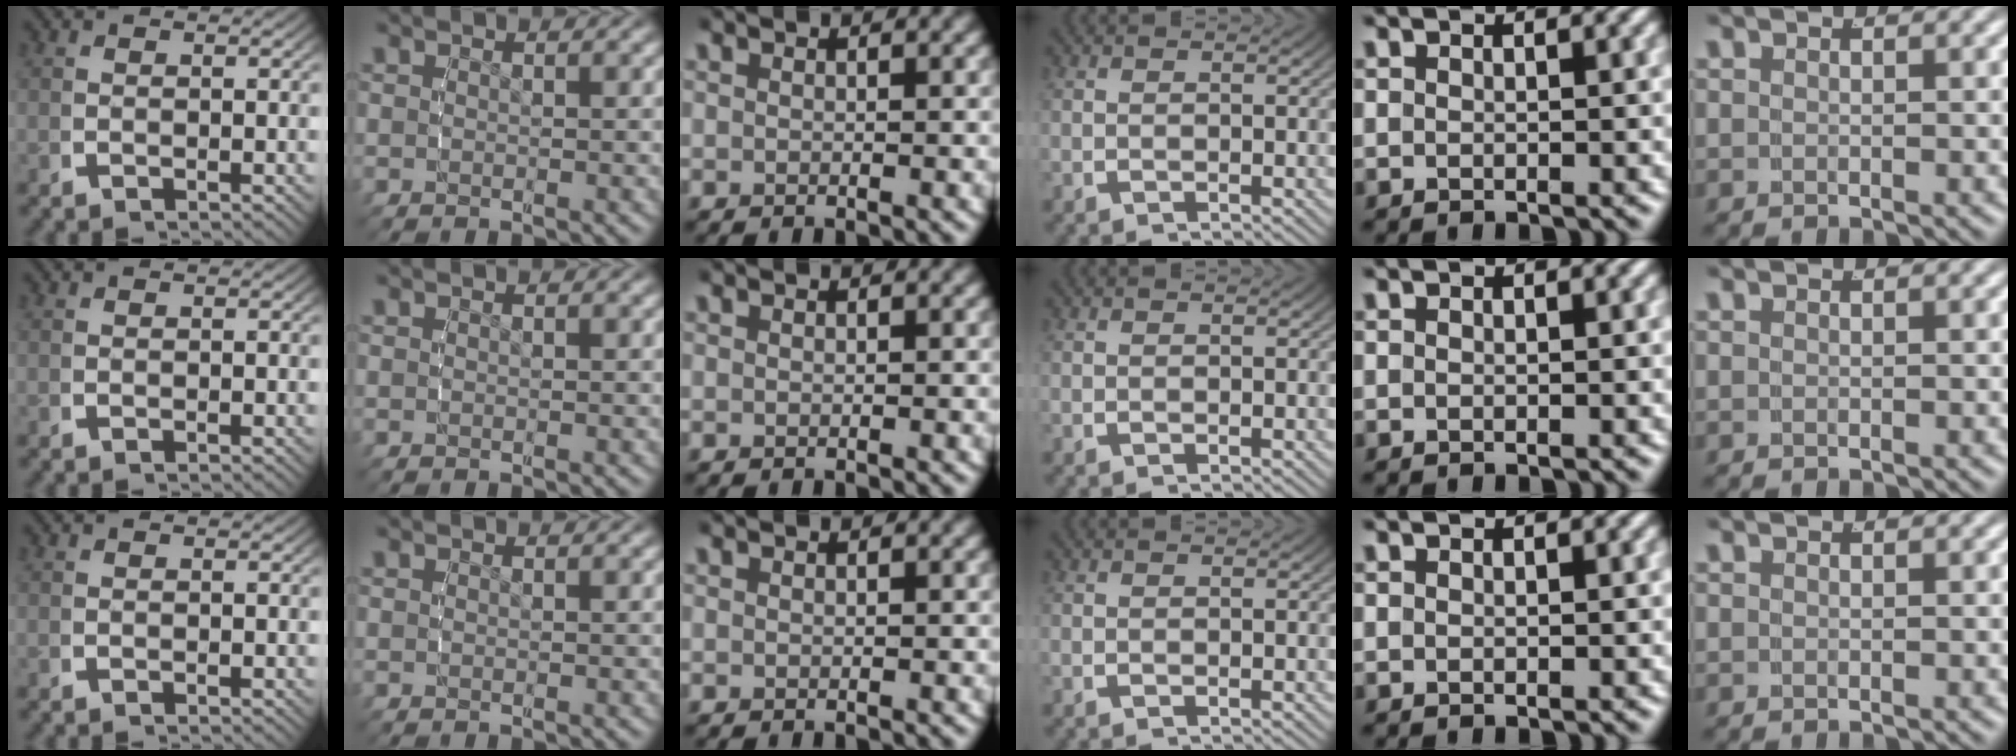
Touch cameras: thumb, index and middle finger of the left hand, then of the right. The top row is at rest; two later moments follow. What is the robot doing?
{"motion": "reach", "object": "jacket"}